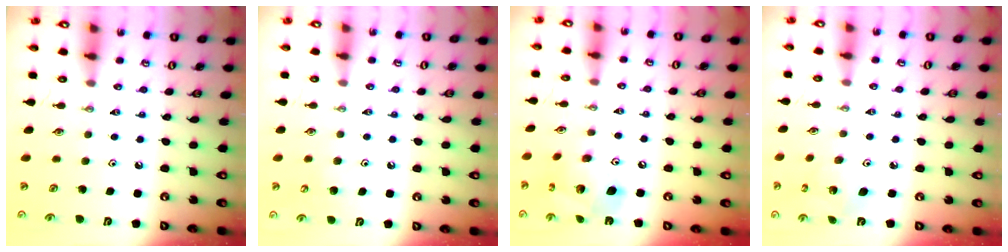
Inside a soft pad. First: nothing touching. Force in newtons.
{"total": 4.4, "press": 4.4, "slide": 0.5}
{"total": 14.9, "press": 14.8, "slide": 1.3}
{"total": 4.4, "press": 4.4, "slide": 0.3}